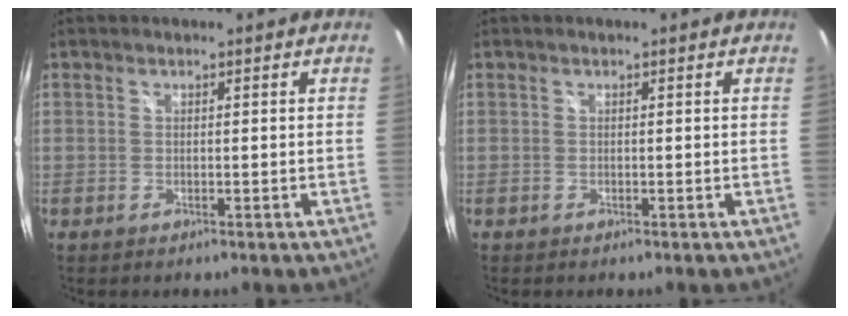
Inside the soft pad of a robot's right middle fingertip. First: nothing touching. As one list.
[{"total": 0.0}]